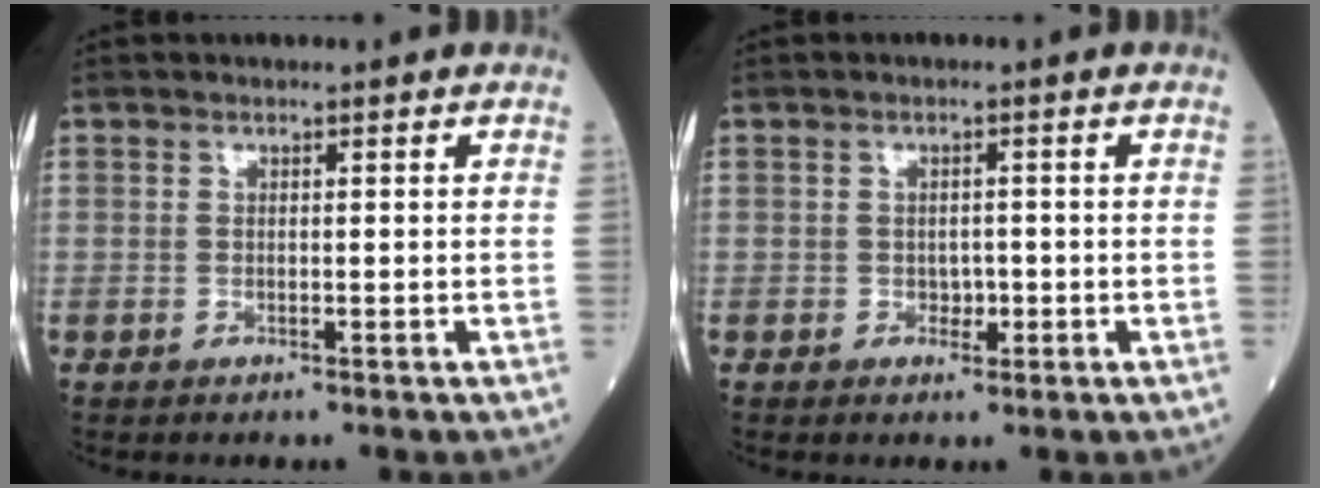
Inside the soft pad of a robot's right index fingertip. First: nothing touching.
{"total": 1.8, "force": [-0.6, 1.2, 1.2], "torque": [-0.014, 0.003, -0.006]}